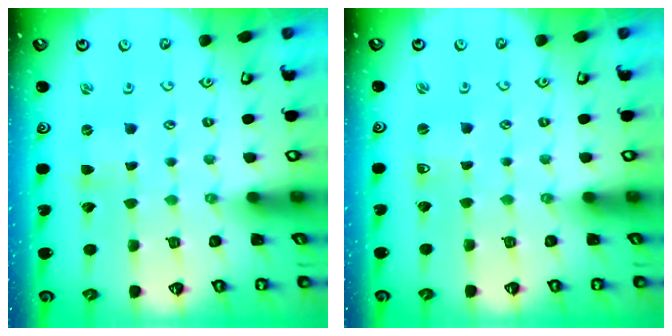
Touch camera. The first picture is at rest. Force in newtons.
{"total": 2.3, "press": 2.3, "slide": 0.4}